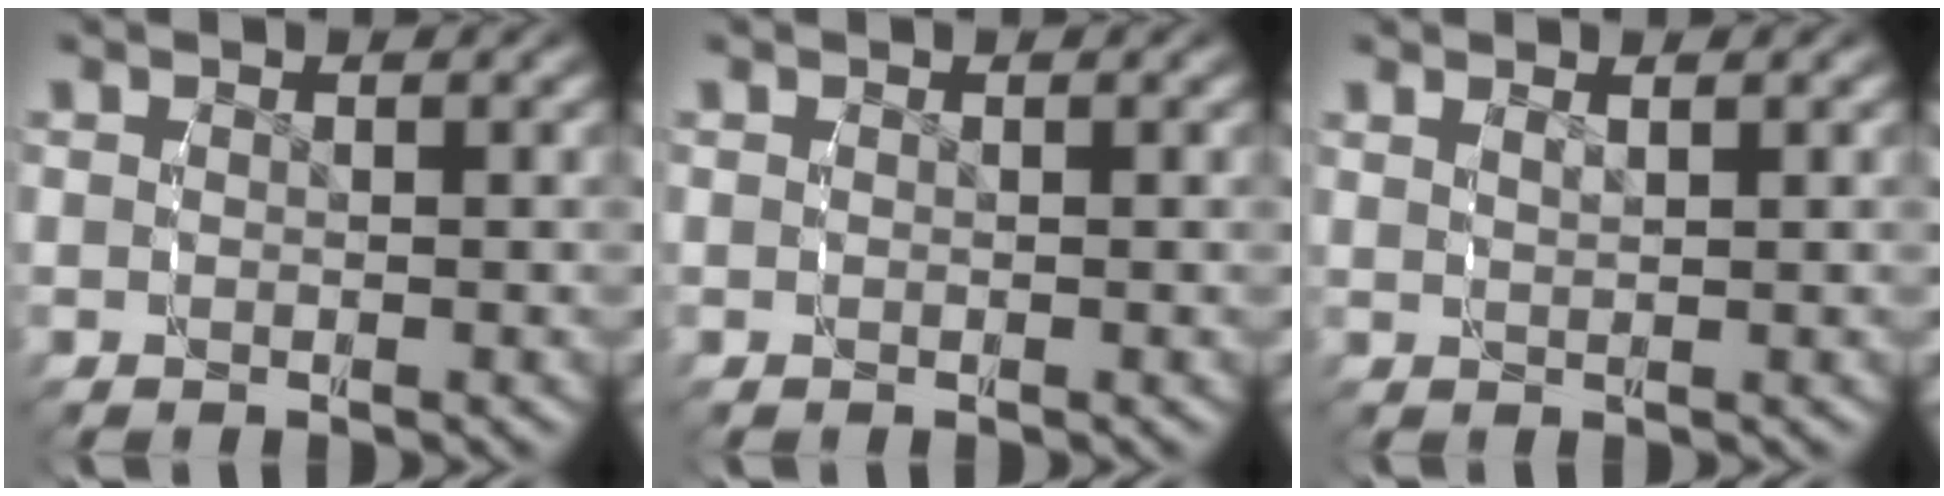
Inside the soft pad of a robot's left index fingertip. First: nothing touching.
{"total": 0.0}
{"total": 1.3, "force": [0.9, -0.7, 0.5], "torque": [-0.007, -0.002, 0.025]}